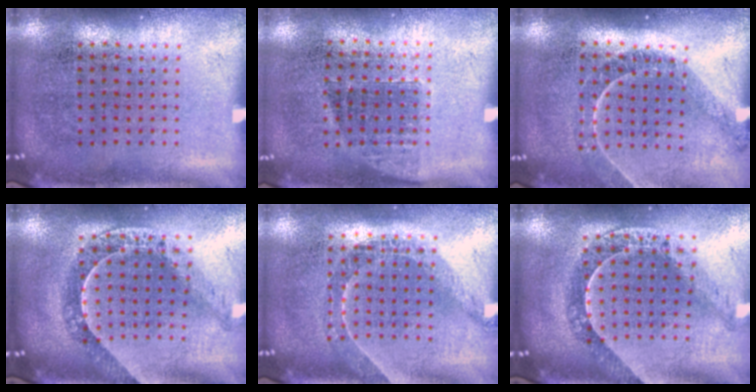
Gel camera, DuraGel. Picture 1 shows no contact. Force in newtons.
{"total": 0.7, "press": 0.7, "slide": 0.4}
{"total": 1.2, "press": 1.2, "slide": 0.3}
{"total": 1.1, "press": 1.1, "slide": 0.2}
{"total": 1.6, "press": 1.3, "slide": 1.0}
{"total": 1.1, "press": 1.1, "slide": 0.2}